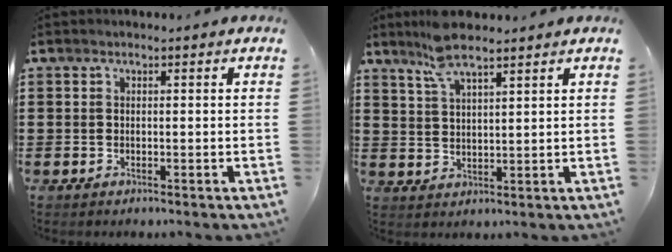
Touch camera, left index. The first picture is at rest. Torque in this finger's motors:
{"motor_torque": [1.13, -1.01, 0.47, 0.14]}